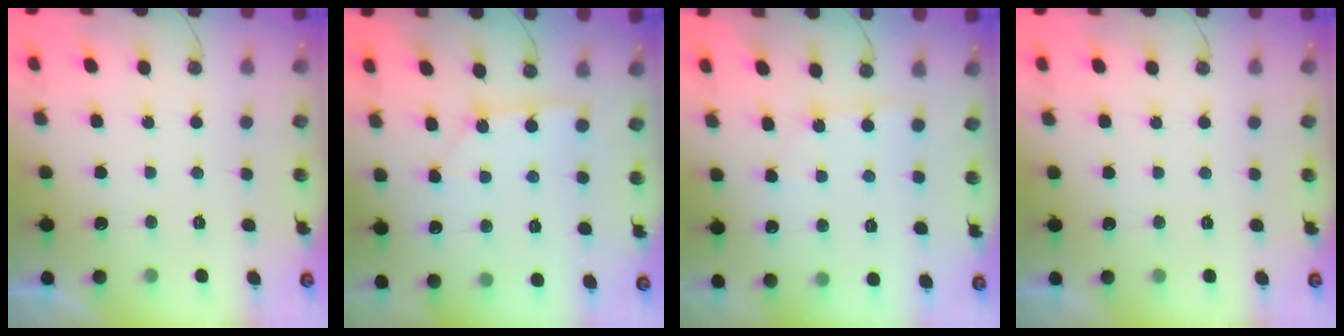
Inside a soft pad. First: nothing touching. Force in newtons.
{"total": 2.0, "press": 2.0, "slide": 0.3}
{"total": 2.8, "press": 2.8, "slide": 0.3}
{"total": 0.0}